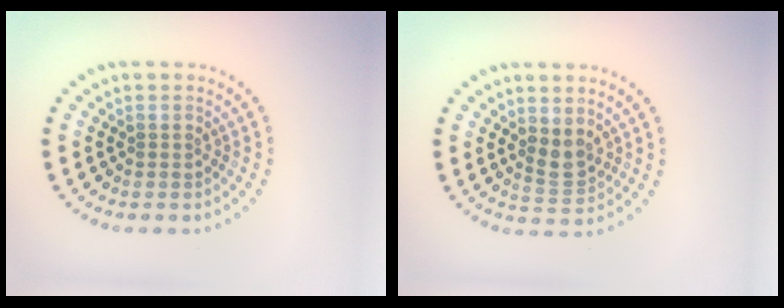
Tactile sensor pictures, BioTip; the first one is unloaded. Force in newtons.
{"total": 1.8, "press": 1.5, "slide": 1.0}